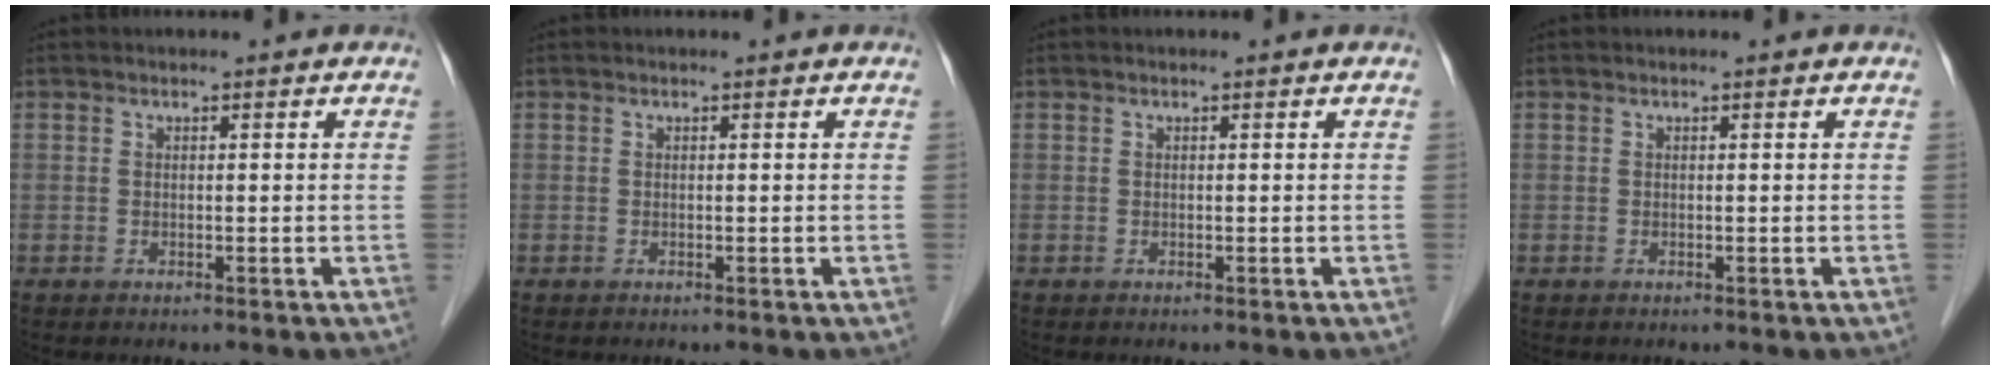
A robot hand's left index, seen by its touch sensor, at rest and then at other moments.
{"total": 0.0}
{"total": 0.0}
{"total": 0.0}